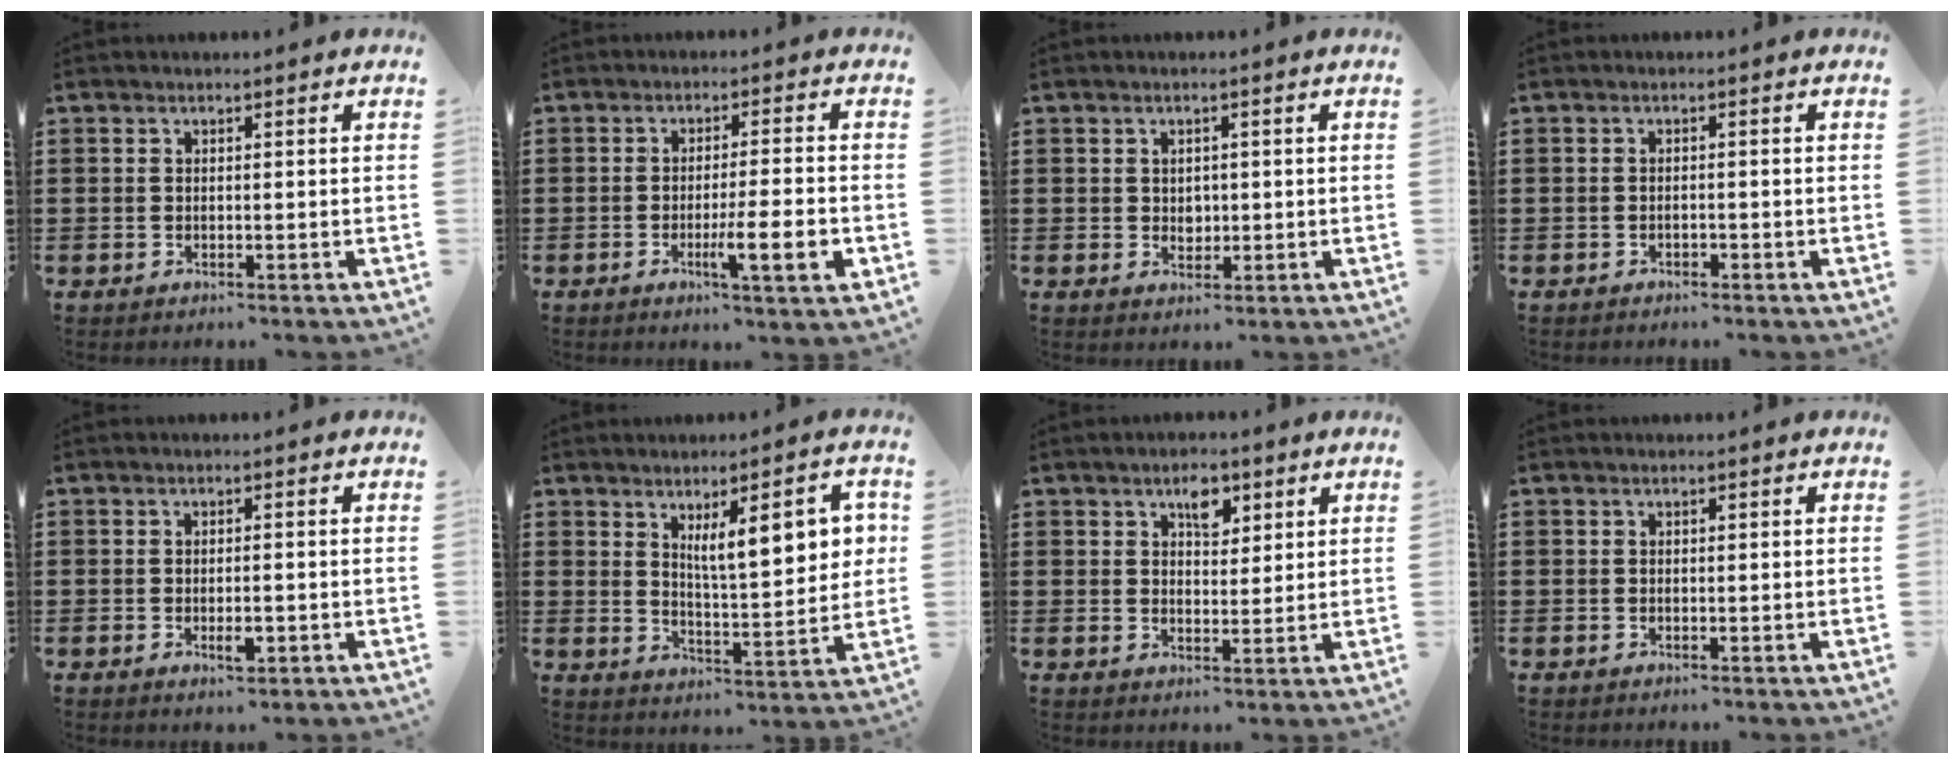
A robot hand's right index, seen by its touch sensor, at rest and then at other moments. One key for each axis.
{"total": 7.8, "fx": -2.4, "fy": 1.0, "fz": 7.3, "tx": -0.116, "ty": -0.005, "tz": -0.036}
{"total": 1.8, "fx": 0.2, "fy": 1.5, "fz": 0.9, "tx": -0.013, "ty": 0.005, "tz": 0.000}
{"total": 0.8, "fx": -0.8, "fy": 0.2, "fz": 0.3, "tx": -0.008, "ty": -0.002, "tz": -0.015}
{"total": 2.5, "fx": -0.7, "fy": 0.8, "fz": 2.2, "tx": -0.039, "ty": 0.001, "tz": -0.013}
{"total": 9.7, "fx": 3.6, "fy": 3.1, "fz": 8.5, "tx": -0.135, "ty": -0.001, "tz": 0.054}
{"total": 4.3, "fx": 2.5, "fy": 2.4, "fz": 2.6, "tx": -0.044, "ty": 0.004, "tz": 0.041}
{"total": 0.0}